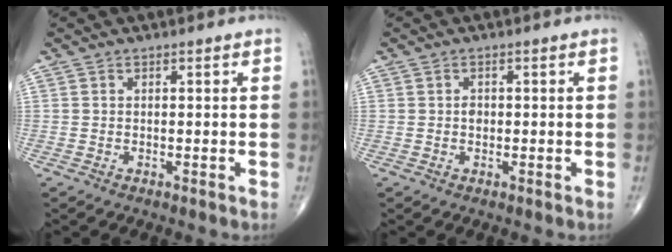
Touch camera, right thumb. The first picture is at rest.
{"total": 1.2, "force": [0.0, 0.9, 0.8], "torque": [-0.010, 0.001, 0.000]}